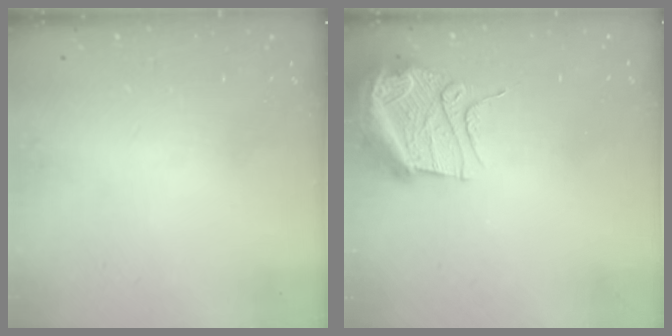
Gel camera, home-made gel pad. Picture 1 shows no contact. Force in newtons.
{"total": 11.7, "press": 11.6, "slide": 1.2}